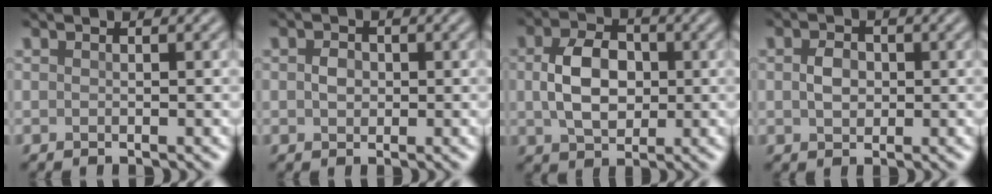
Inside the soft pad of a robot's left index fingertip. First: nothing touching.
{"total": 1.7, "force": [0.1, 1.3, 1.0], "torque": [-0.021, 0.001, -0.001]}
{"total": 5.7, "force": [0.3, 3.9, 4.1], "torque": [-0.084, 0.001, 0.004]}
{"total": 2.4, "force": [0.1, 1.8, 1.6], "torque": [-0.032, 0.002, 0.000]}